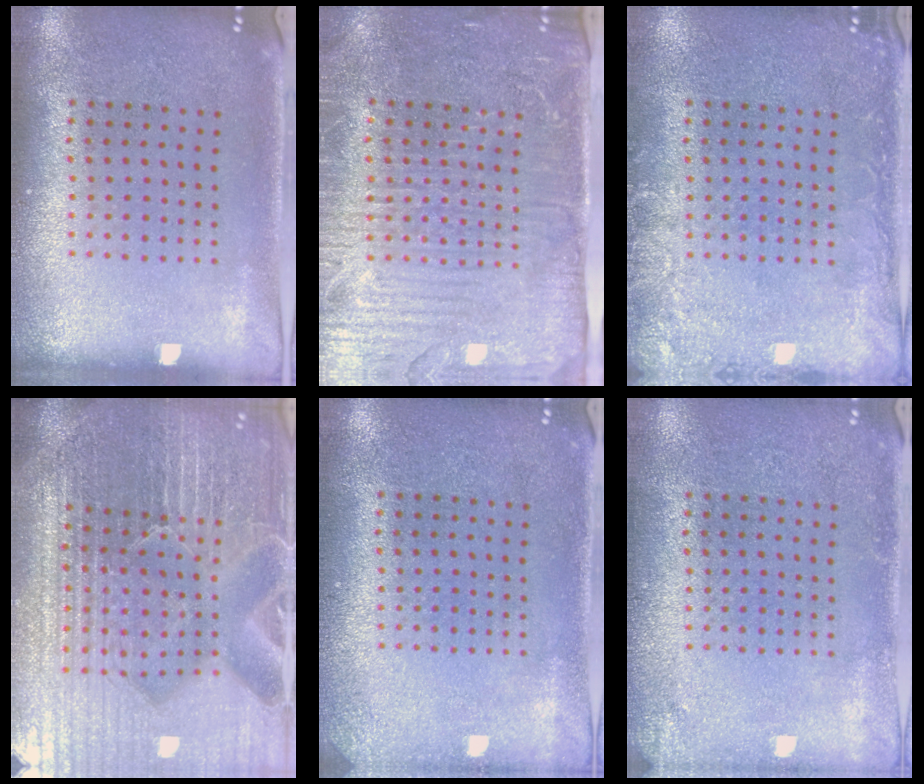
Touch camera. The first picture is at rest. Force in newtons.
{"total": 4.3, "press": 3.9, "slide": 1.8}
{"total": 2.4, "press": 2.4, "slide": 0.4}
{"total": 6.7, "press": 5.8, "slide": 3.3}
{"total": 1.2, "press": 1.2, "slide": 0.1}
{"total": 1.2, "press": 1.2, "slide": 0.0}